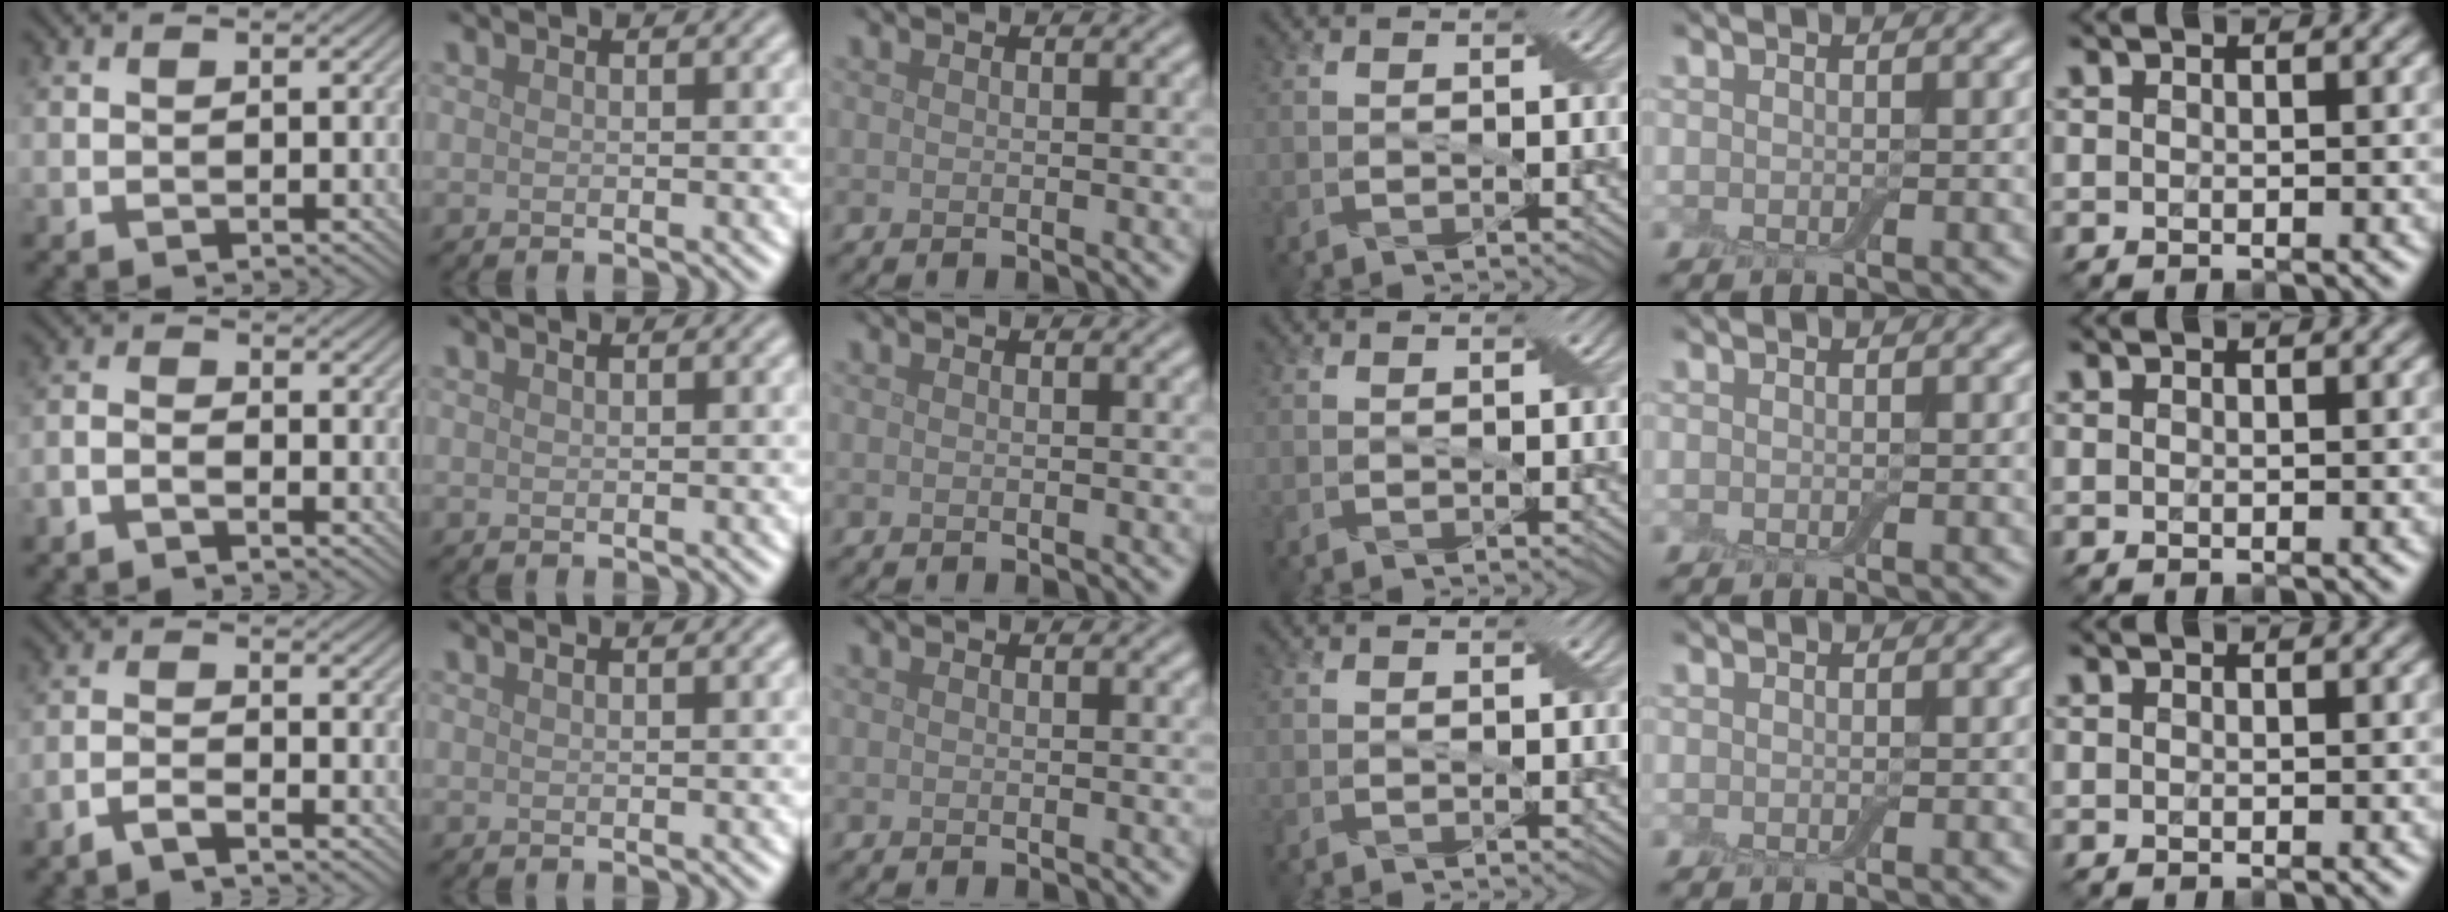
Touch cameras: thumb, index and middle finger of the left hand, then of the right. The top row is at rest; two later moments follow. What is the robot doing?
{"motion": "extract", "object": "backpack"}